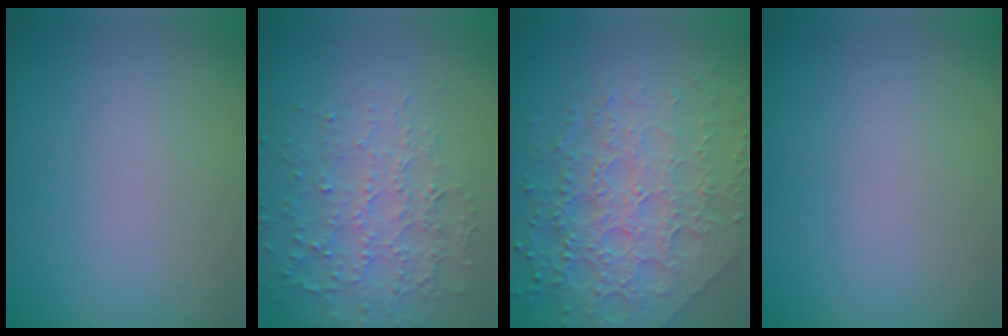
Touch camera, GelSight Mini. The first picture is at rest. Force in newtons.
{"total": 4.8, "press": 3.5, "slide": 3.2}
{"total": 6.6, "press": 5.4, "slide": 3.9}
{"total": 0.0}